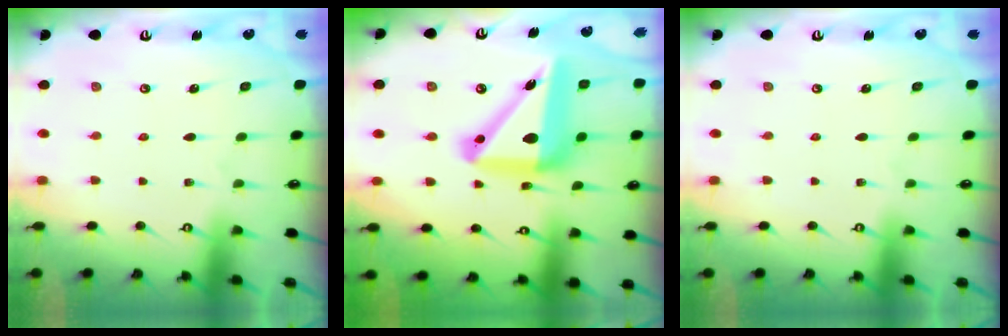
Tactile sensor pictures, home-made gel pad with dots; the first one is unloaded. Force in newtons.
{"total": 18.6, "press": 18.3, "slide": 2.8}
{"total": 0.0}